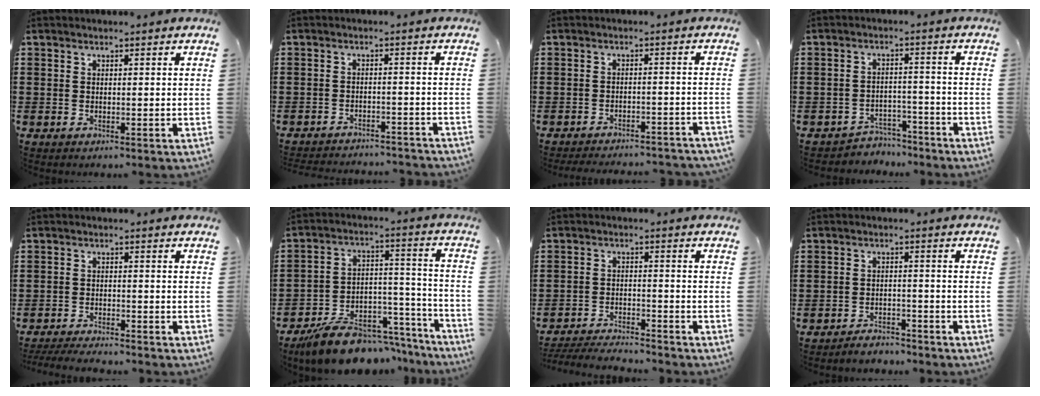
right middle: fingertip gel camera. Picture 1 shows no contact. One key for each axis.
{"total": 2.5, "fx": -2.5, "fy": 0.0, "fz": 0.2, "tx": -0.005, "ty": 0.001, "tz": -0.052}
{"total": 2.8, "fx": -2.8, "fy": 0.0, "fz": 0.3, "tx": -0.007, "ty": 0.001, "tz": -0.057}
{"total": 3.6, "fx": -3.6, "fy": 0.7, "fz": -0.1, "tx": -0.006, "ty": 0.003, "tz": -0.078}
{"total": 2.9, "fx": -2.8, "fy": 0.1, "fz": 0.6, "tx": -0.018, "ty": -0.003, "tz": -0.060}
{"total": 10.5, "fx": -8.7, "fy": 4.1, "fz": 4.2, "tx": -0.070, "ty": 0.043, "tz": -0.159}
{"total": 4.0, "fx": -3.9, "fy": 0.3, "fz": 0.7, "tx": -0.020, "ty": 0.001, "tz": -0.084}
{"total": 2.8, "fx": -2.8, "fy": 0.3, "fz": -0.1, "tx": -0.007, "ty": 0.001, "tz": -0.059}